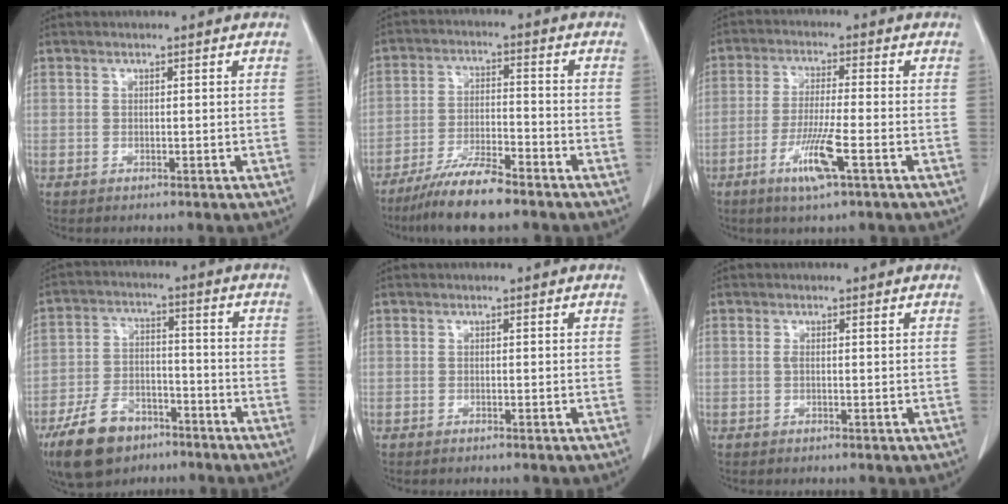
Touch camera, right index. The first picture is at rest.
{"total": 8.3, "force": [-6.7, 0.9, 4.7], "torque": [-0.088, -0.018, -0.125]}
{"total": 7.5, "force": [-3.4, 0.1, 6.6], "torque": [-0.131, -0.015, -0.063]}
{"total": 11.0, "force": [-7.3, 6.1, 5.5], "torque": [-0.117, -0.001, -0.127]}
{"total": 0.0}
{"total": 0.8, "force": [0.2, 0.2, 0.7], "torque": [-0.019, 0.000, 0.002]}